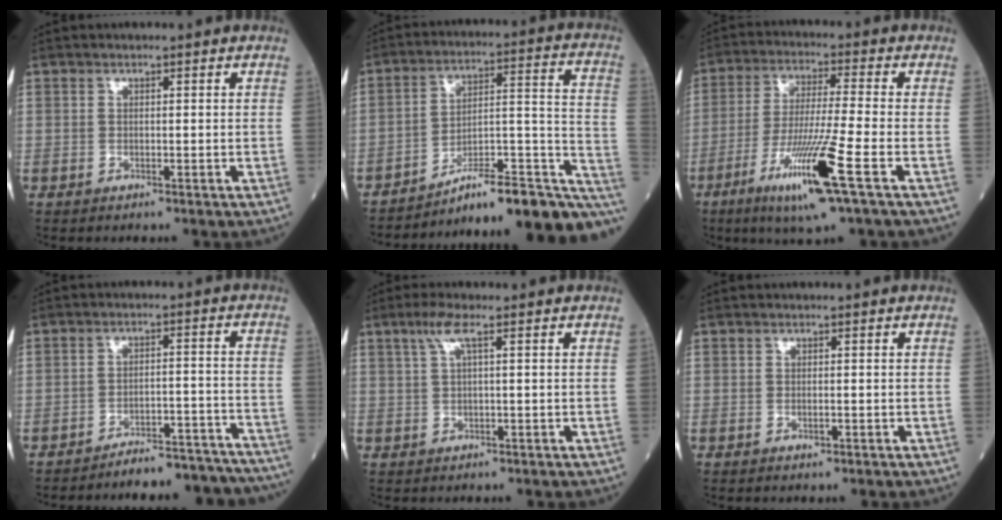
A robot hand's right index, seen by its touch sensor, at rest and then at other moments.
{"total": 21.3, "force": [-16.5, 3.0, 13.1], "torque": [-0.100, 0.037, -0.233]}
{"total": 12.8, "force": [-5.8, -0.8, 11.4], "torque": [-0.225, -0.028, -0.108]}
{"total": 13.9, "force": [-13.5, 2.1, 2.6], "torque": [-0.003, 0.034, -0.169]}
{"total": 3.1, "force": [1.4, 0.1, 2.7], "torque": [-0.066, 0.013, 0.032]}
{"total": 0.7, "force": [-0.3, 0.2, 0.6], "torque": [-0.013, -0.002, -0.004]}